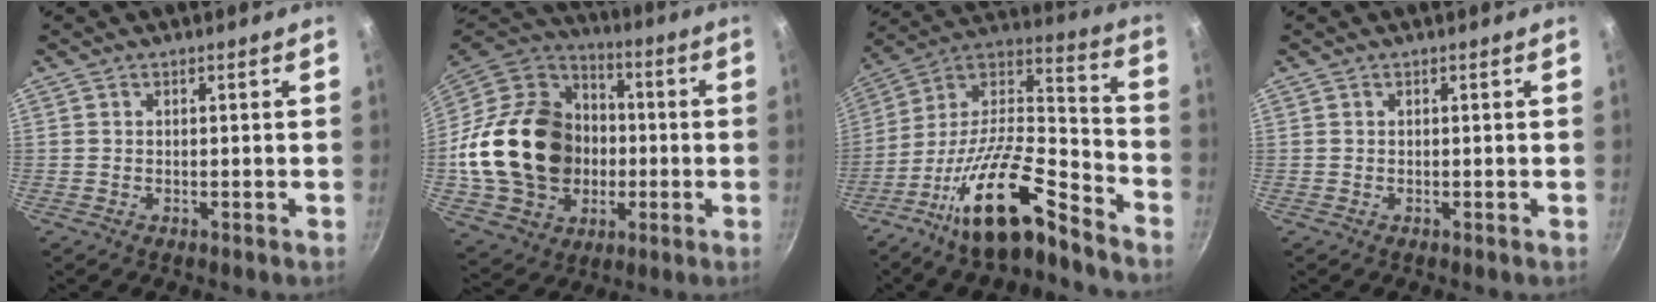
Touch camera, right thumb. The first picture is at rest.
{"total": 26.3, "force": [-2.0, 21.2, 15.4], "torque": [-0.250, 0.036, -0.021]}
{"total": 20.0, "force": [-12.6, 6.6, 14.1], "torque": [-0.224, 0.091, -0.236]}
{"total": 0.0}